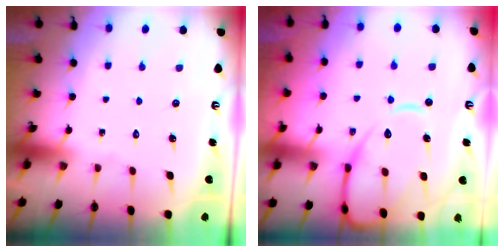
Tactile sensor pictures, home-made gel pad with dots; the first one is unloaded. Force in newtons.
{"total": 14.1, "press": 14.0, "slide": 1.5}